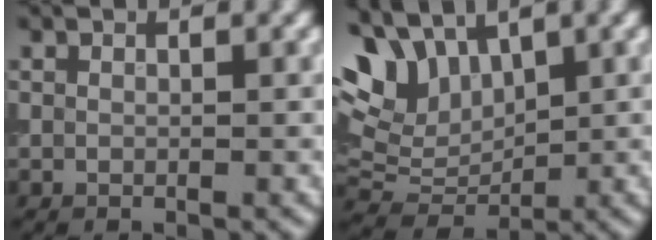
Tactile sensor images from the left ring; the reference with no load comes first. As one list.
[{"total": 6.4, "force": [3.6, 3.7, 3.9], "torque": [-0.083, 0.005, 0.064]}]